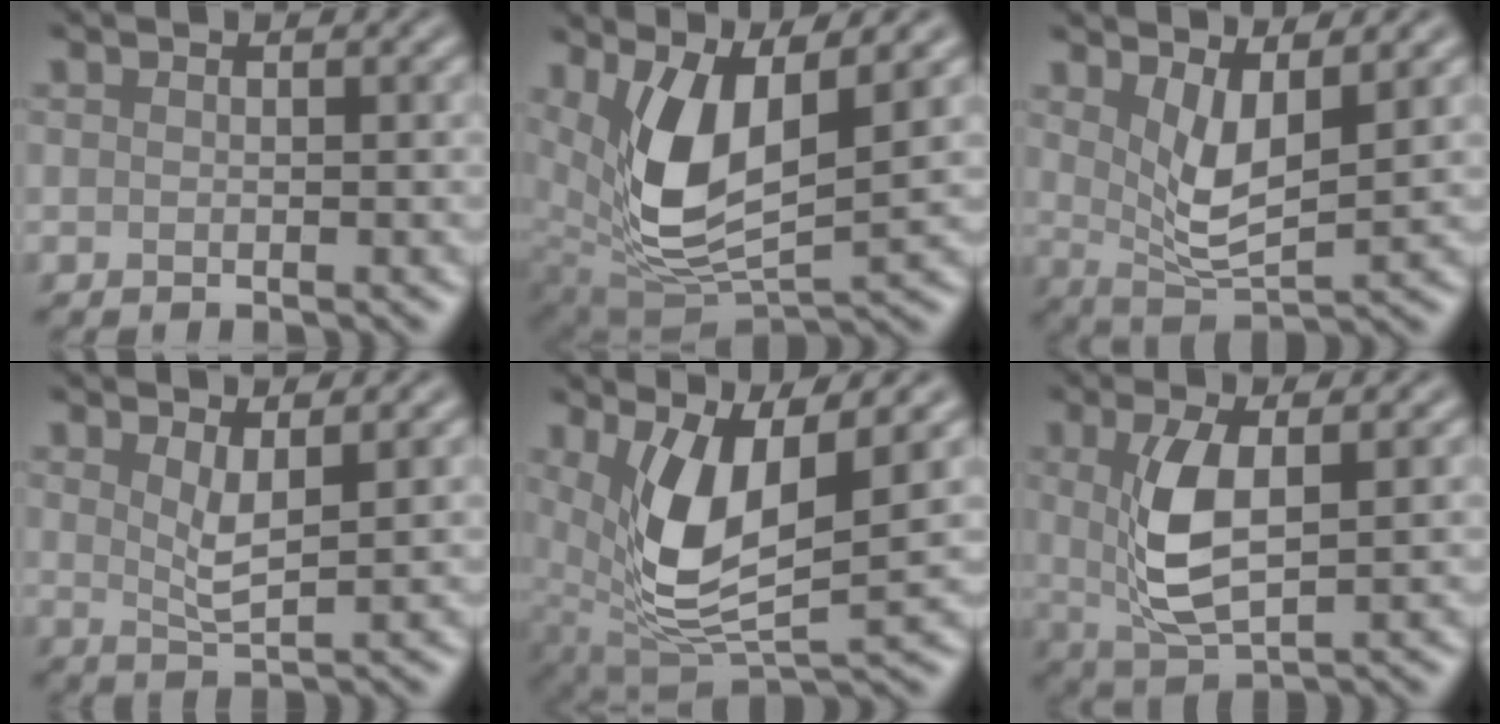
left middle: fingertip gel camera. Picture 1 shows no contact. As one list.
[{"total": 7.6, "force": [2.3, 3.3, 6.4], "torque": [-0.145, -0.018, 0.053]}, {"total": 4.1, "force": [1.5, 1.3, 3.6], "torque": [-0.074, -0.015, 0.039]}, {"total": 2.2, "force": [0.9, 0.4, 2.0], "torque": [-0.039, -0.009, 0.024]}, {"total": 7.9, "force": [1.8, 2.9, 7.1], "torque": [-0.156, -0.014, 0.044]}, {"total": 4.8, "force": [0.4, 1.7, 4.5], "torque": [-0.102, -0.007, 0.022]}]